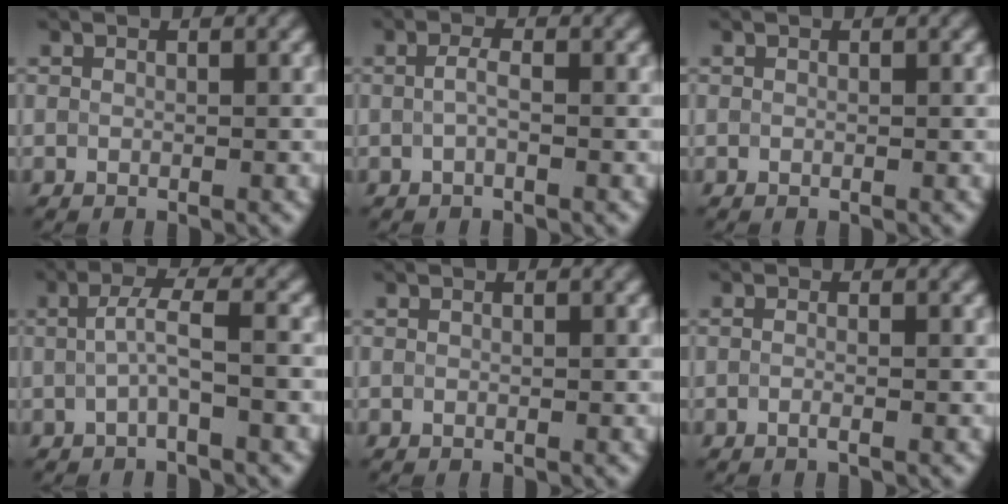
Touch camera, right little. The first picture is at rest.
{"total": 1.1, "force": [-0.2, 0.3, 1.1], "torque": [-0.025, 0.000, -0.006]}
{"total": 0.0}
{"total": 2.8, "force": [-0.2, 0.4, 2.8], "torque": [-0.056, 0.002, -0.008]}
{"total": 0.0}
{"total": 1.0, "force": [-0.3, 0.3, 0.9], "torque": [-0.014, -0.007, -0.009]}